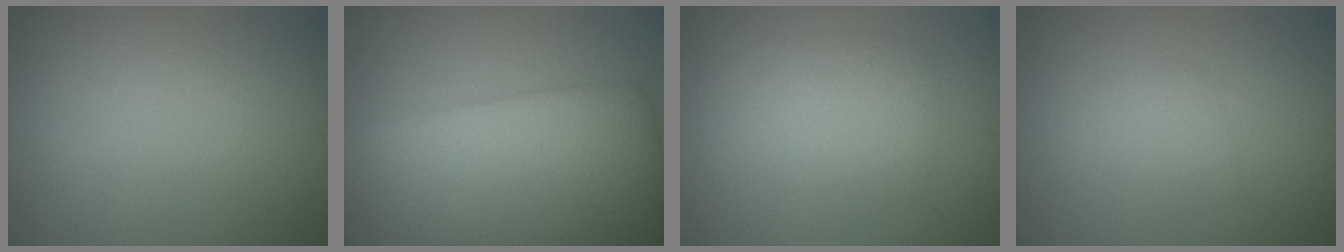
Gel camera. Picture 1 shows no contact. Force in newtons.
{"total": 15.3, "press": 15.3, "slide": 0.5}
{"total": 2.9, "press": 2.9, "slide": 0.2}
{"total": 1.5, "press": 1.5, "slide": 0.0}